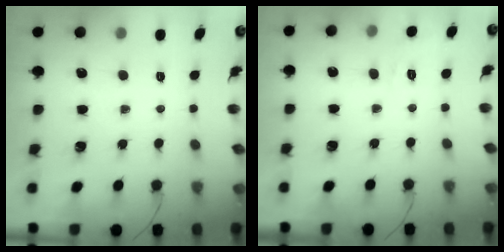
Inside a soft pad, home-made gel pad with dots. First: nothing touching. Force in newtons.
{"total": 1.9, "press": 0.5, "slide": 1.8}